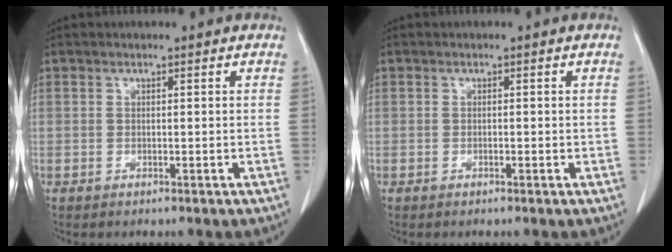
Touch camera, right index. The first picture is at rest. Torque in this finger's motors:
{"motor_torque": [-0.08, 0.05, -0.02, -0.01]}